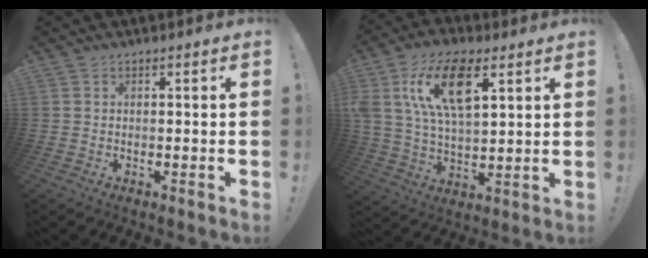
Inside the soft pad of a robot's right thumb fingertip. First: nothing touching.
{"total": 16.4, "force": [7.2, 8.1, 12.3], "torque": [-0.245, -0.014, 0.126]}